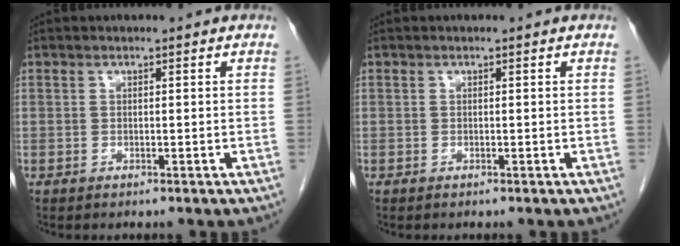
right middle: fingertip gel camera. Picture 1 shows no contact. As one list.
[{"total": 0.0}]